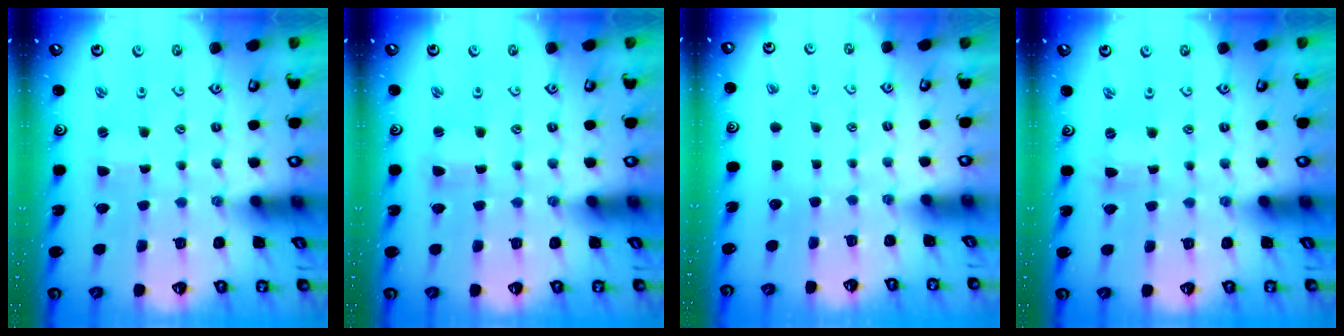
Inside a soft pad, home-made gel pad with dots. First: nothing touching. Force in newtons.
{"total": 0.9, "press": 0.9, "slide": 0.0}
{"total": 0.0}
{"total": 0.0}